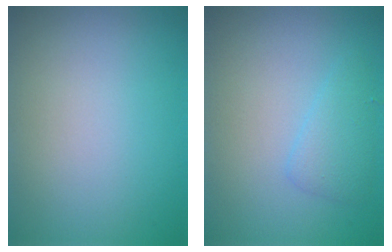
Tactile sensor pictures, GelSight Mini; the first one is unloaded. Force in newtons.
{"total": 1.9, "press": 1.9, "slide": 0.0}